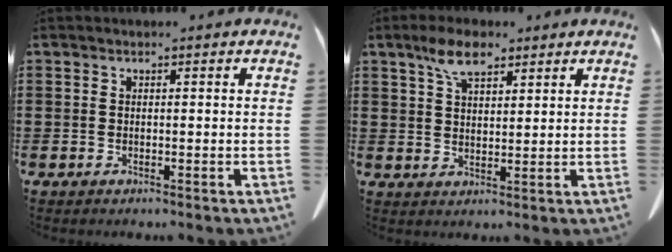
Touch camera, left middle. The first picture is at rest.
{"total": 6.0, "force": [3.9, 2.6, 3.7], "torque": [-0.083, 0.006, 0.072]}